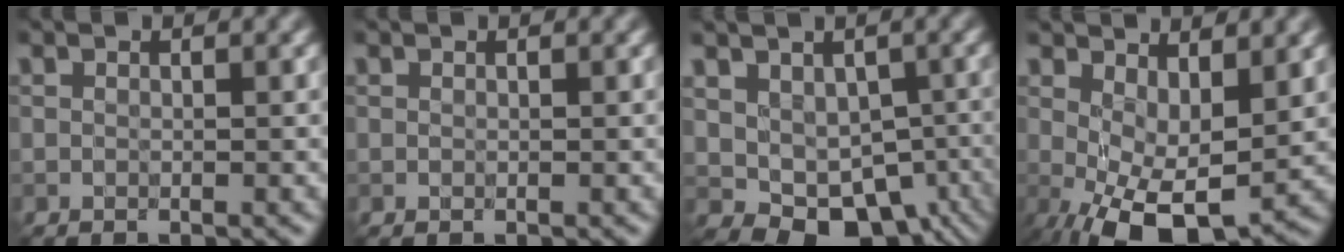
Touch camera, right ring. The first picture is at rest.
{"total": 0.0}
{"total": 6.6, "force": [-1.8, 4.9, 4.0], "torque": [-0.053, -0.011, -0.012]}
{"total": 7.5, "force": [-0.7, 3.8, 6.5], "torque": [-0.119, -0.014, -0.004]}